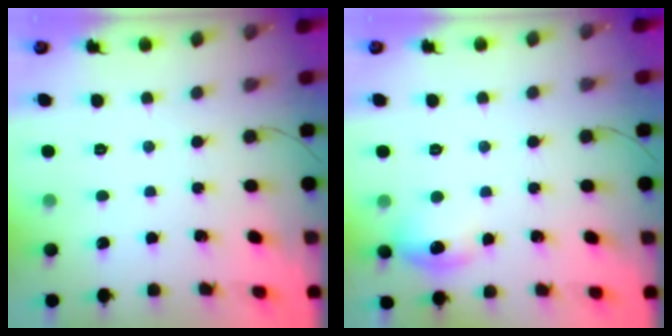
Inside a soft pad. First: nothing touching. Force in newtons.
{"total": 8.9, "press": 8.8, "slide": 1.4}